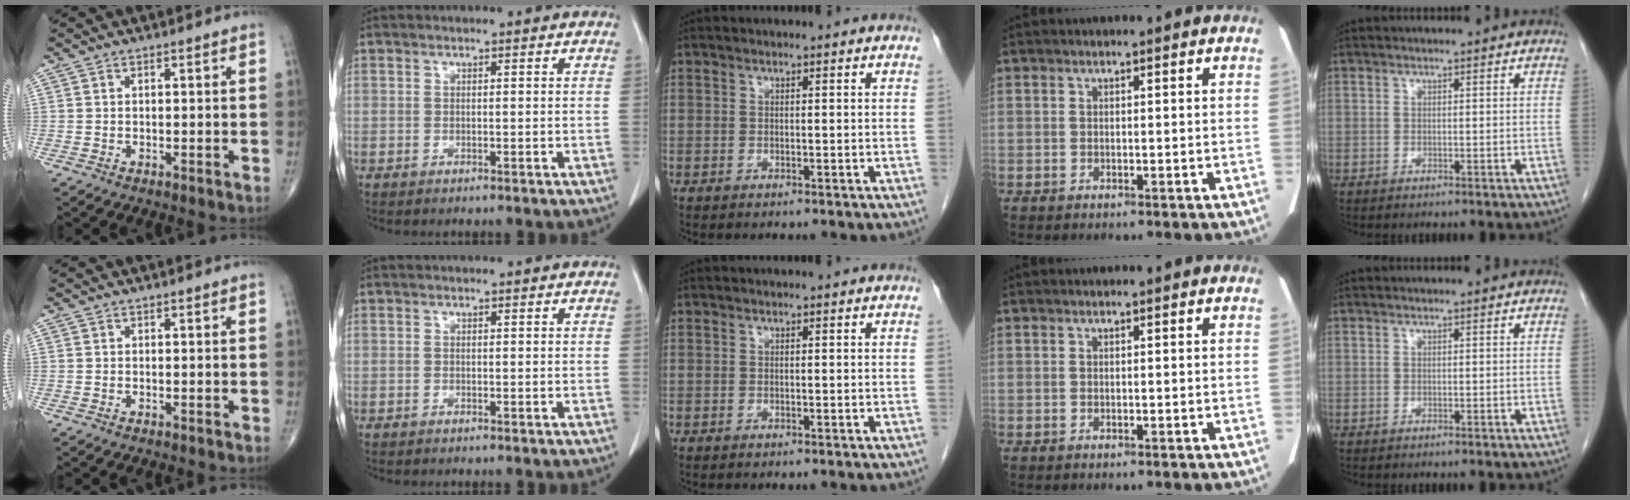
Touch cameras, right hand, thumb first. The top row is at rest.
{}